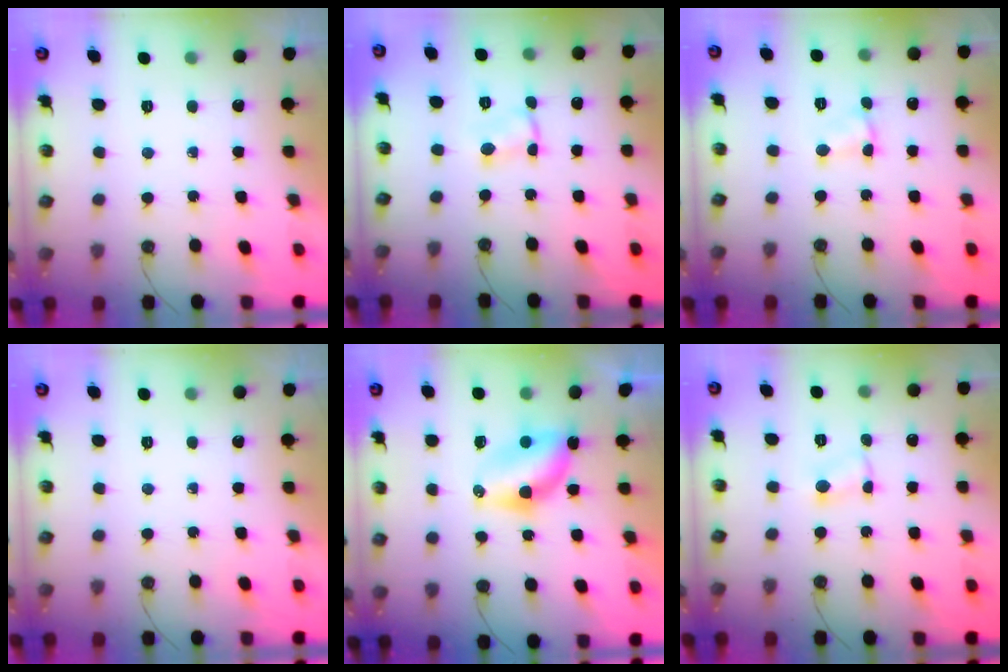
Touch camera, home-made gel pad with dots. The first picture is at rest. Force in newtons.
{"total": 1.9, "press": 1.9, "slide": 0.0}
{"total": 1.9, "press": 1.9, "slide": 0.3}
{"total": 0.0}
{"total": 6.3, "press": 6.3, "slide": 0.2}
{"total": 2.9, "press": 2.9, "slide": 0.6}